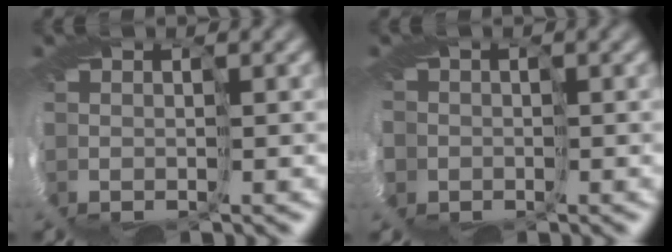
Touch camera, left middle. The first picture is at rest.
{"total": 10.2, "force": [-4.3, 8.9, 2.2], "torque": [-0.088, -0.032, -0.104]}